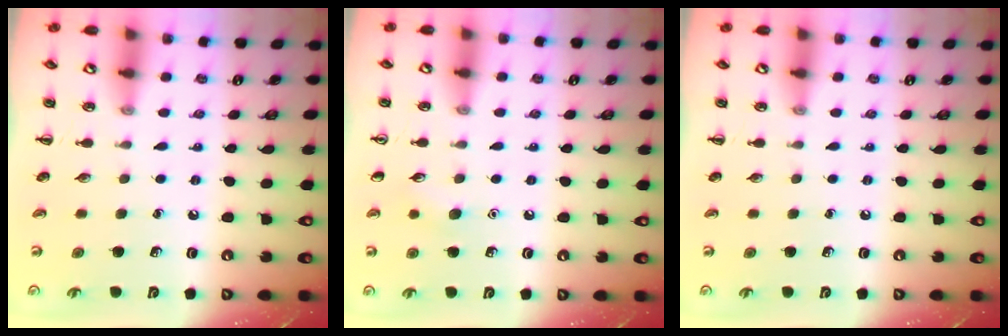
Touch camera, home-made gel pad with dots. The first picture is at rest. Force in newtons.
{"total": 4.5, "press": 4.3, "slide": 1.2}
{"total": 0.0}